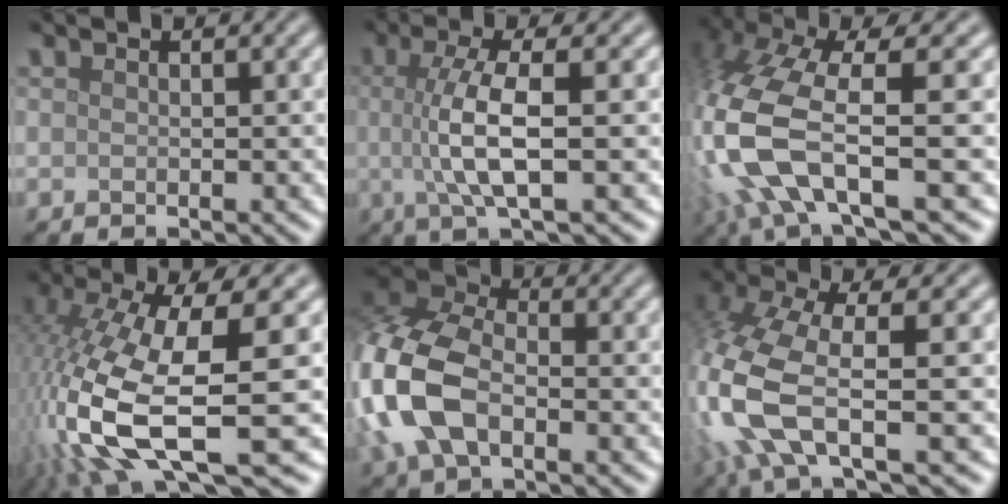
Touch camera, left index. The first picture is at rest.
{"total": 5.4, "force": [0.0, 1.4, 5.2], "torque": [-0.104, 0.001, -0.003]}
{"total": 11.5, "force": [-2.4, 4.4, 10.4], "torque": [-0.249, -0.020, -0.041]}
{"total": 13.6, "force": [-3.5, 4.1, 12.4], "torque": [-0.278, -0.016, -0.057]}
{"total": 11.1, "force": [-2.4, 7.0, 8.3], "torque": [-0.223, 0.000, -0.064]}
{"total": 7.8, "force": [-1.3, 2.8, 7.1], "torque": [-0.182, -0.007, -0.033]}